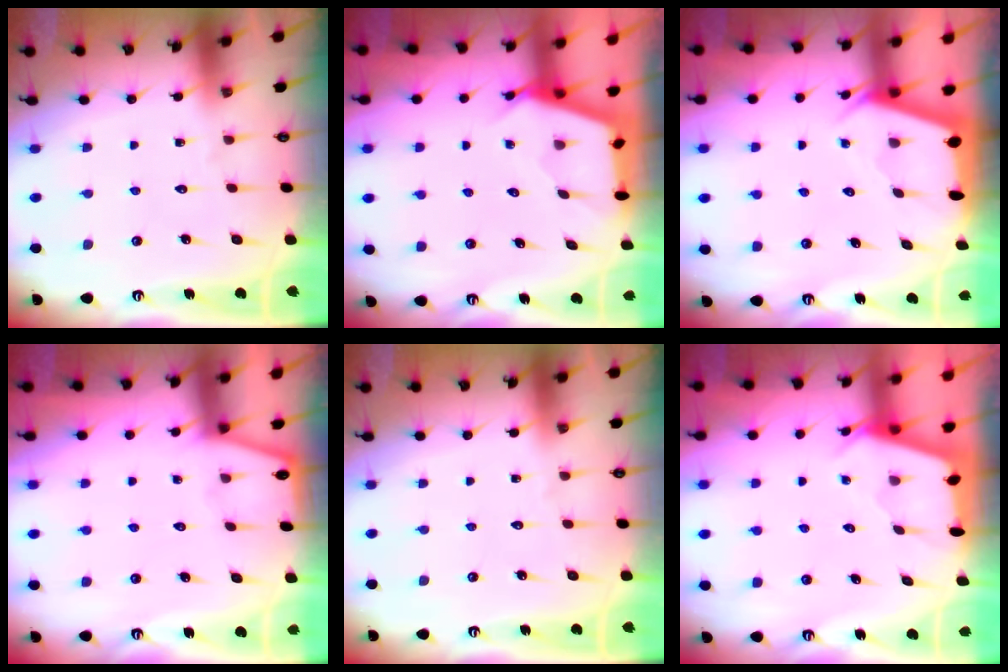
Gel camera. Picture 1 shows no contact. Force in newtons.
{"total": 2.6, "press": 2.5, "slide": 0.3}
{"total": 2.4, "press": 2.4, "slide": 0.3}
{"total": 1.8, "press": 1.8, "slide": 0.1}
{"total": 0.0}
{"total": 2.5, "press": 2.5, "slide": 0.3}